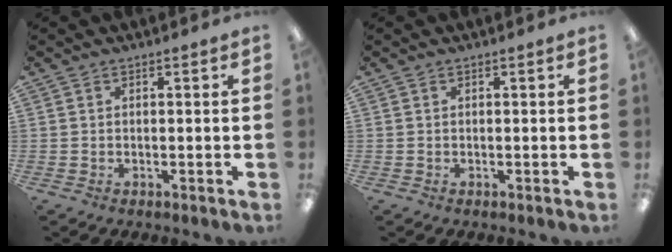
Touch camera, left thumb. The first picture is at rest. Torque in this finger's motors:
{"motor_torque": [0.00, 0.03, 0.04, -0.07, 0.00]}